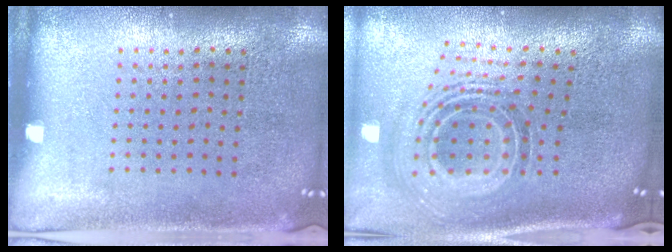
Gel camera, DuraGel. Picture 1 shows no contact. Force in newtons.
{"total": 1.9, "press": 1.3, "slide": 1.3}